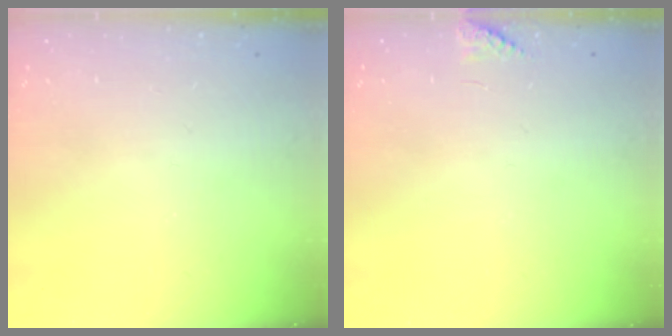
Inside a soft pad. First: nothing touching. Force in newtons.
{"total": 6.0, "press": 6.0, "slide": 0.6}